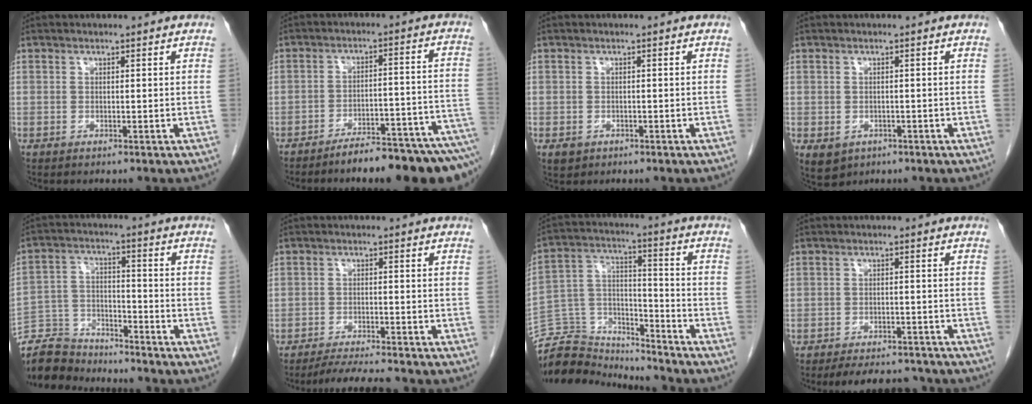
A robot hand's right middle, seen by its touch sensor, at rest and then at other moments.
{"total": 14.1, "force": [-11.8, 0.7, 7.7], "torque": [-0.061, 0.031, -0.165]}
{"total": 1.7, "force": [-0.9, 1.4, 0.6], "torque": [-0.010, 0.002, -0.005]}
{"total": 3.9, "force": [-1.8, 3.1, 1.4], "torque": [-0.023, -0.002, -0.016]}
{"total": 10.1, "force": [-9.7, 2.8, 1.0], "torque": [-0.024, 0.009, -0.182]}
{"total": 5.2, "force": [-4.9, -0.2, 1.7], "torque": [-0.028, -0.017, -0.083]}
{"total": 15.6, "force": [-15.3, 3.0, 1.1], "torque": [-0.025, 0.052, -0.263]}
{"total": 8.8, "force": [-8.1, 2.5, 2.5], "torque": [-0.034, 0.003, -0.105]}